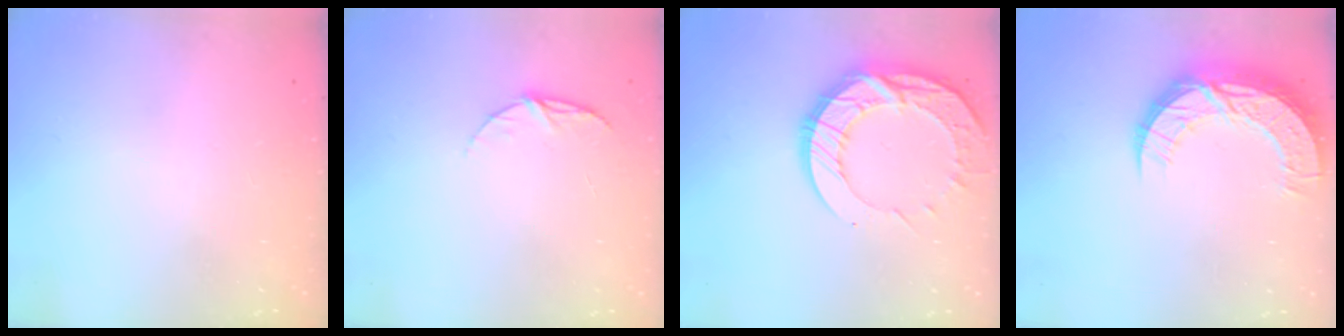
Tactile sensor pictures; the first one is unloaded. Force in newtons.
{"total": 5.6, "press": 5.6, "slide": 0.5}
{"total": 14.6, "press": 14.6, "slide": 1.2}
{"total": 13.7, "press": 13.7, "slide": 1.0}